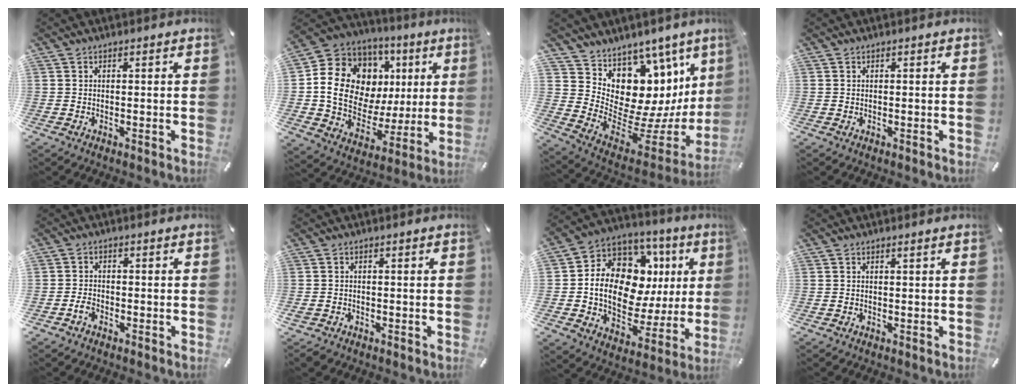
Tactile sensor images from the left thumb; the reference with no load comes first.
{"total": 17.3, "force": [3.6, 14.2, 9.1], "torque": [-0.152, -0.020, 0.081]}
{"total": 11.3, "force": [5.0, 9.3, 4.2], "torque": [-0.044, -0.105, 0.104]}
{"total": 0.0}
{"total": 2.9, "force": [-1.6, 2.2, 1.1], "torque": [-0.018, 0.011, -0.031]}
{"total": 1.5, "force": [-1.0, 1.1, 0.6], "torque": [-0.010, 0.004, -0.021]}
{"total": 16.6, "force": [2.8, 11.6, 11.5], "torque": [-0.192, -0.030, 0.049]}
{"total": 0.5, "force": [0.1, 0.1, 0.5], "torque": [-0.009, 0.002, 0.001]}